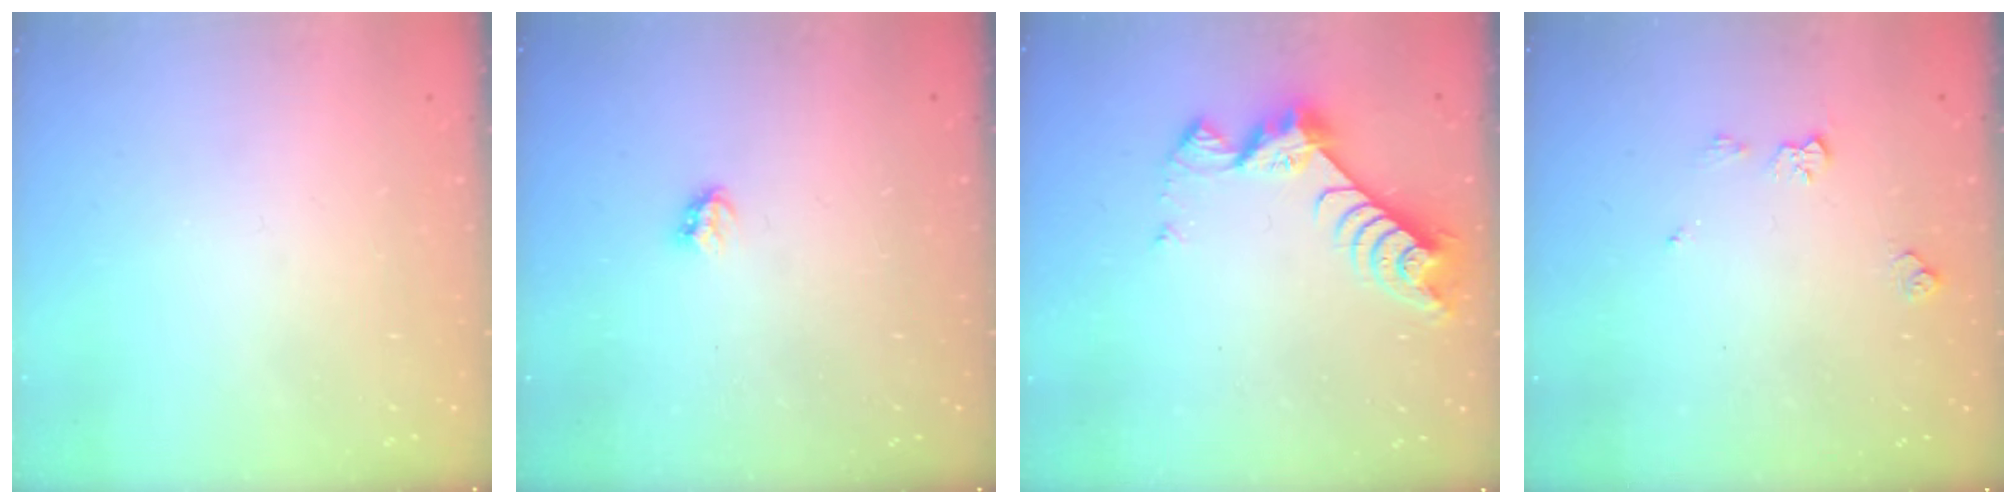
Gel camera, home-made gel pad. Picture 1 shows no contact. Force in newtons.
{"total": 2.8, "press": 2.8, "slide": 0.5}
{"total": 8.2, "press": 8.2, "slide": 0.5}
{"total": 5.9, "press": 5.9, "slide": 0.8}